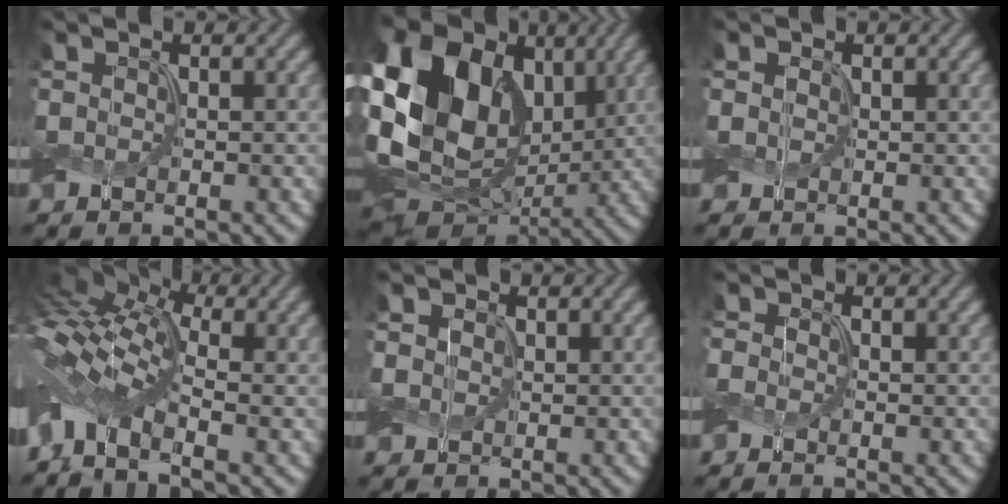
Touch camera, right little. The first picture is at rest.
{"total": 20.1, "force": [3.9, 14.8, 13.0], "torque": [-0.263, 0.038, 0.073]}
{"total": 0.8, "force": [0.1, 0.7, 0.3], "torque": [-0.008, 0.002, 0.001]}
{"total": 9.5, "force": [-1.7, 4.8, 8.0], "torque": [-0.167, 0.010, -0.053]}
{"total": 1.1, "force": [0.2, 1.0, 0.5], "torque": [-0.013, 0.003, 0.002]}
{"total": 0.7, "force": [-0.6, 0.4, 0.2], "torque": [-0.002, 0.002, -0.012]}